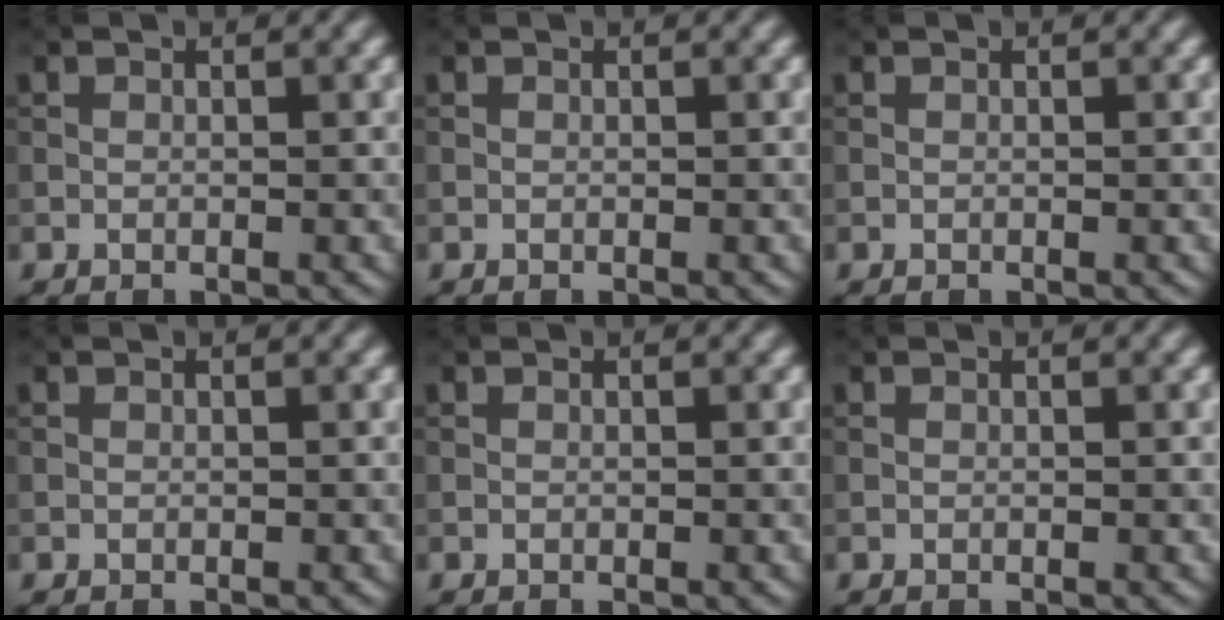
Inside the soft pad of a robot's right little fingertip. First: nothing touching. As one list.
[{"total": 0.0}, {"total": 0.0}, {"total": 0.0}, {"total": 0.0}, {"total": 0.0}]